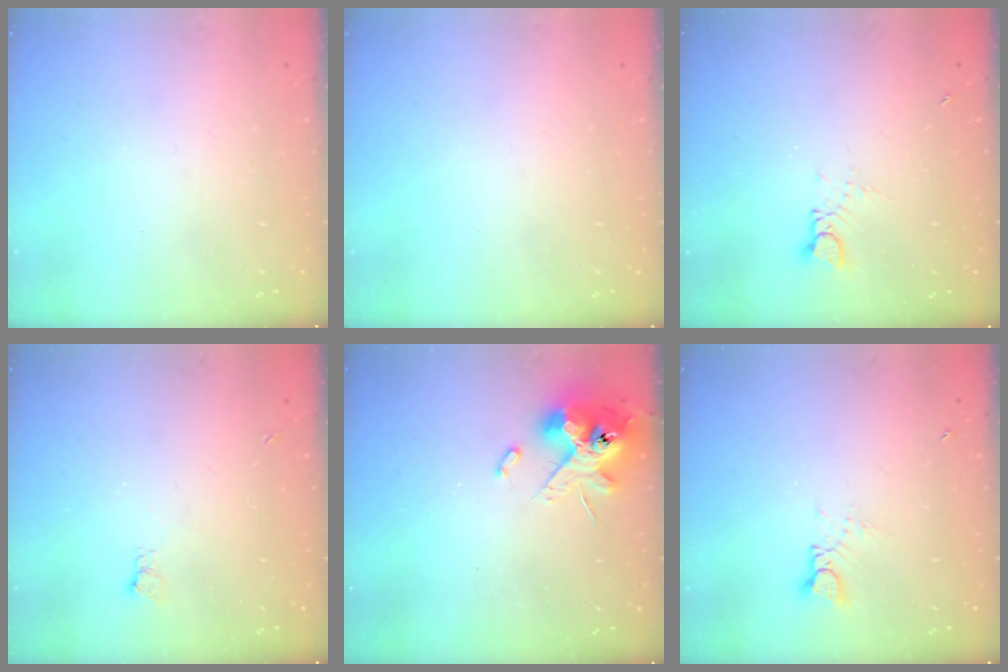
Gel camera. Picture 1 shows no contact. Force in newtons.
{"total": 0.0}
{"total": 2.7, "press": 2.7, "slide": 0.2}
{"total": 2.9, "press": 2.9, "slide": 0.5}
{"total": 13.6, "press": 13.5, "slide": 2.0}
{"total": 2.7, "press": 2.7, "slide": 0.2}